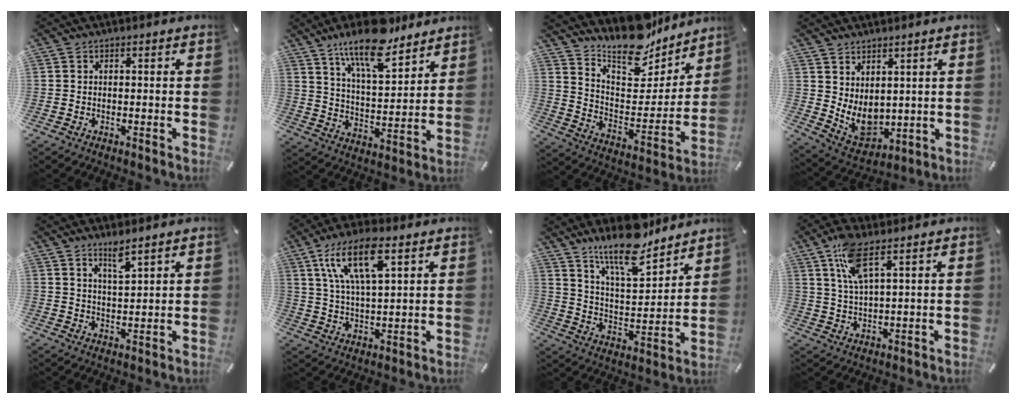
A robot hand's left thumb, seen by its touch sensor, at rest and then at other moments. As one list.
[{"total": 15.9, "force": [12.2, 5.9, 8.3], "torque": [-0.144, -0.070, 0.211]}, {"total": 16.1, "force": [14.8, 5.4, 3.5], "torque": [-0.068, -0.143, 0.260]}, {"total": 7.0, "force": [2.2, 5.6, 3.6], "torque": [-0.078, -0.030, 0.048]}, {"total": 4.4, "force": [3.7, 0.3, 2.3], "torque": [-0.047, -0.020, 0.063]}, {"total": 13.9, "force": [7.1, 5.1, 10.7], "torque": [-0.216, -0.008, 0.122]}, {"total": 15.7, "force": [13.1, 5.0, 7.0], "torque": [-0.134, -0.087, 0.232]}, {"total": 8.5, "force": [4.8, 2.2, 6.7], "torque": [-0.143, 0.003, 0.086]}]